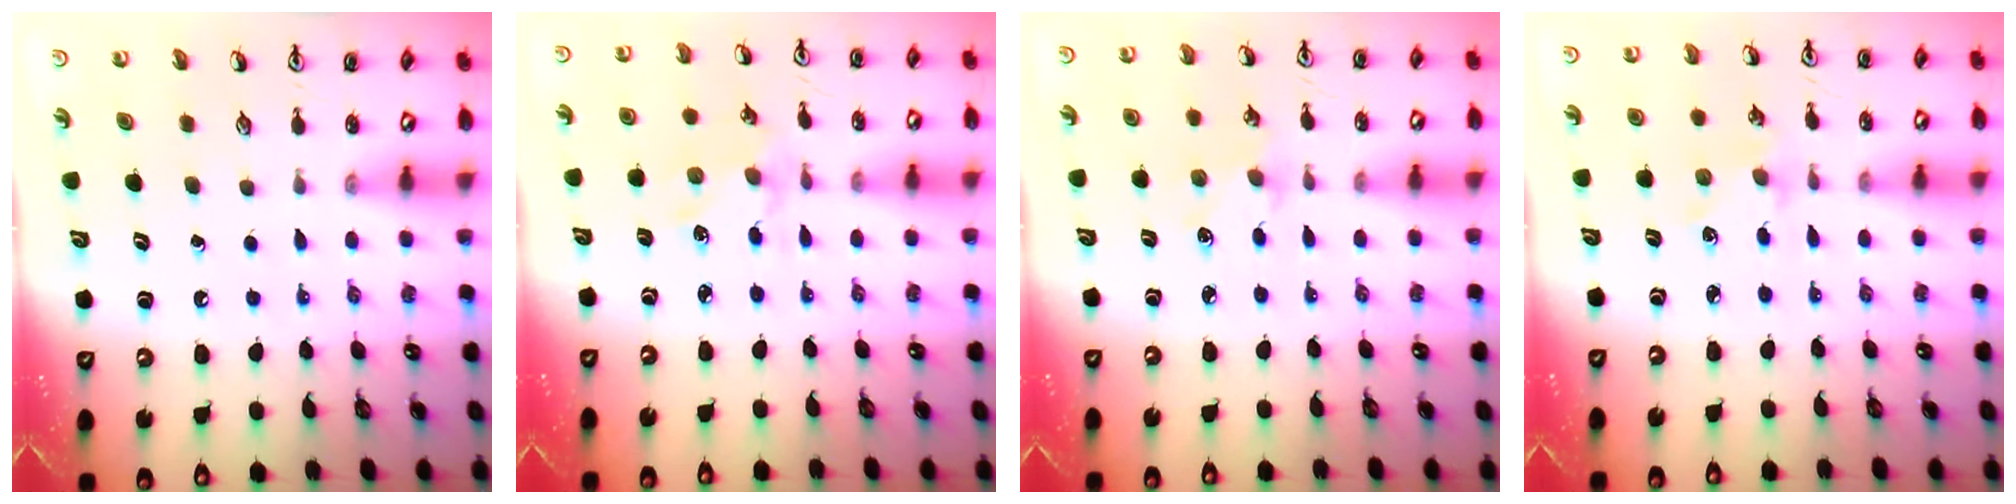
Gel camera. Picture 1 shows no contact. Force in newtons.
{"total": 2.0, "press": 1.9, "slide": 0.4}
{"total": 4.5, "press": 4.4, "slide": 0.6}
{"total": 1.8, "press": 1.7, "slide": 0.2}